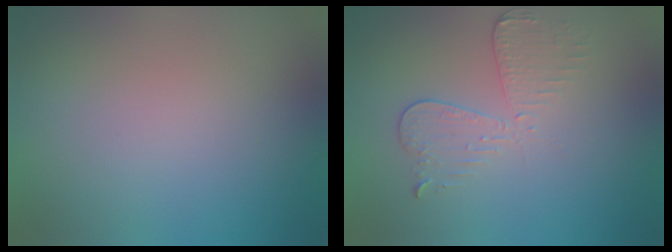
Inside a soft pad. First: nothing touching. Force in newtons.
{"total": 3.0, "press": 2.7, "slide": 1.2}